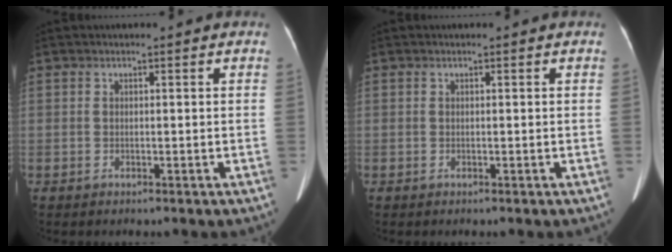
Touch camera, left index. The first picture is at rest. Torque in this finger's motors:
{"motor_torque": [0.00, 0.00, 0.00, 0.00]}